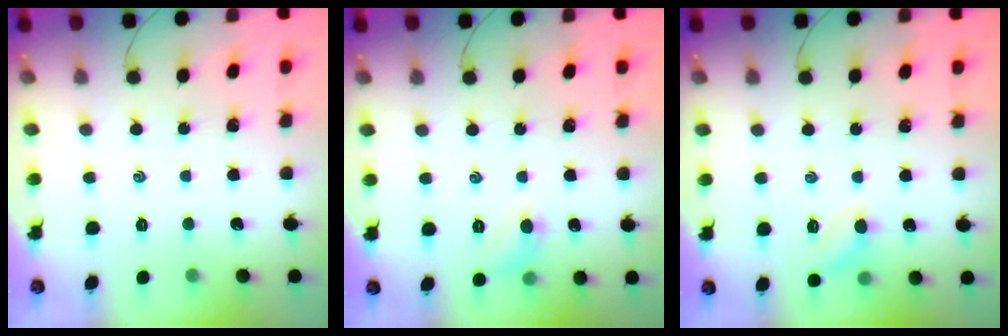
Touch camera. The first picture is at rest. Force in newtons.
{"total": 5.6, "press": 5.4, "slide": 1.7}
{"total": 6.6, "press": 6.4, "slide": 1.6}